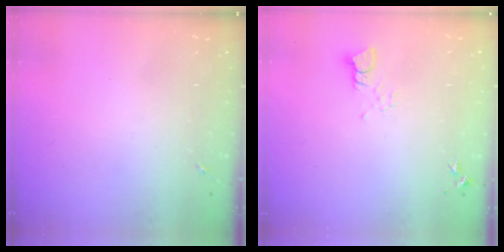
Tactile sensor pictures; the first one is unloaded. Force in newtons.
{"total": 3.3, "press": 3.3, "slide": 0.1}